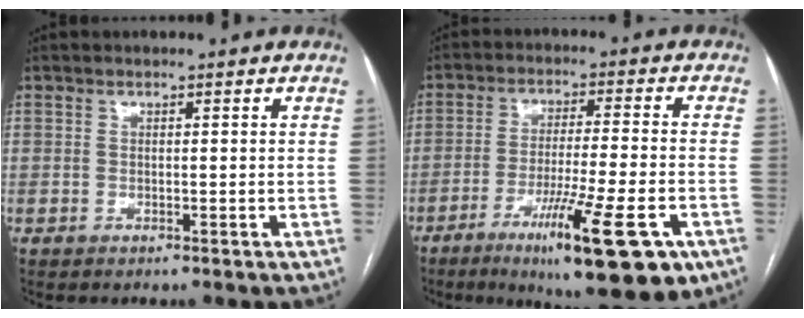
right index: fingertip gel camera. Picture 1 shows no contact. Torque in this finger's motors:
{"motor_torque": [1.42, -0.73, 0.29, 0.05]}